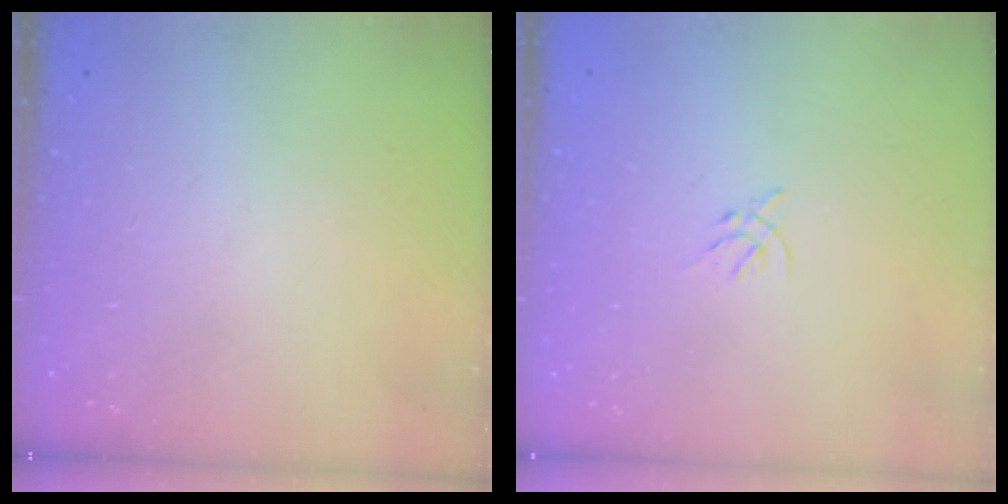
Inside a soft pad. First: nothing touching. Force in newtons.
{"total": 2.3, "press": 2.2, "slide": 0.6}